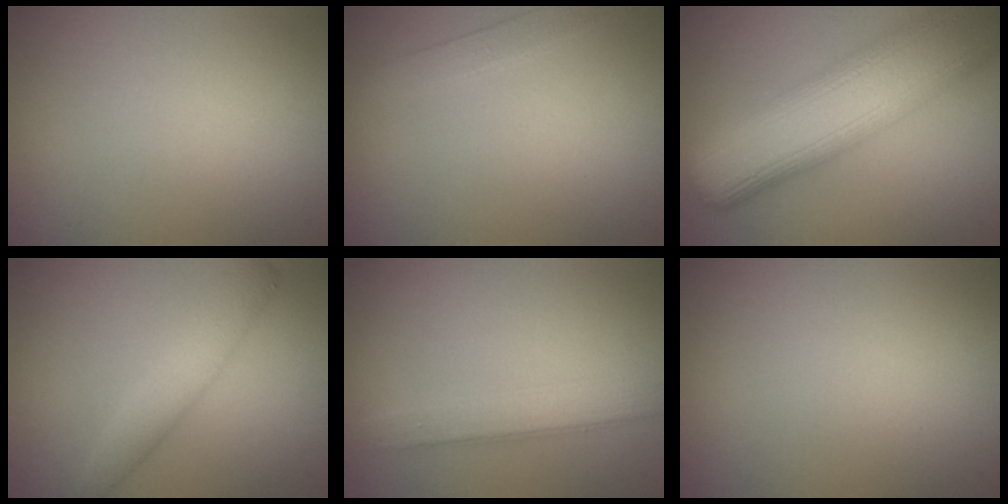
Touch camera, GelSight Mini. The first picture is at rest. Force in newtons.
{"total": 1.8, "press": 1.8, "slide": 0.1}
{"total": 12.4, "press": 12.4, "slide": 0.7}
{"total": 2.8, "press": 2.8, "slide": 0.1}
{"total": 3.0, "press": 3.0, "slide": 0.0}
{"total": 0.0}